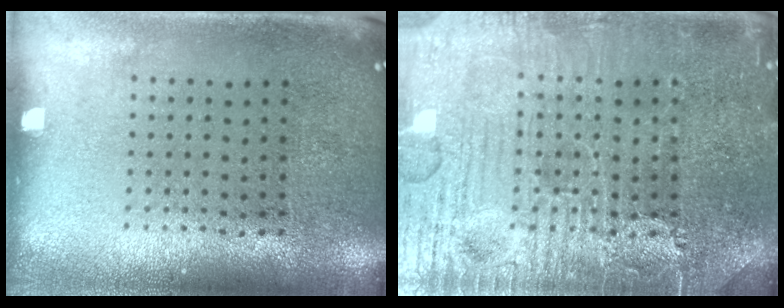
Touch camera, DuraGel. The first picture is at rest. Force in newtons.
{"total": 4.7, "press": 4.6, "slide": 0.4}